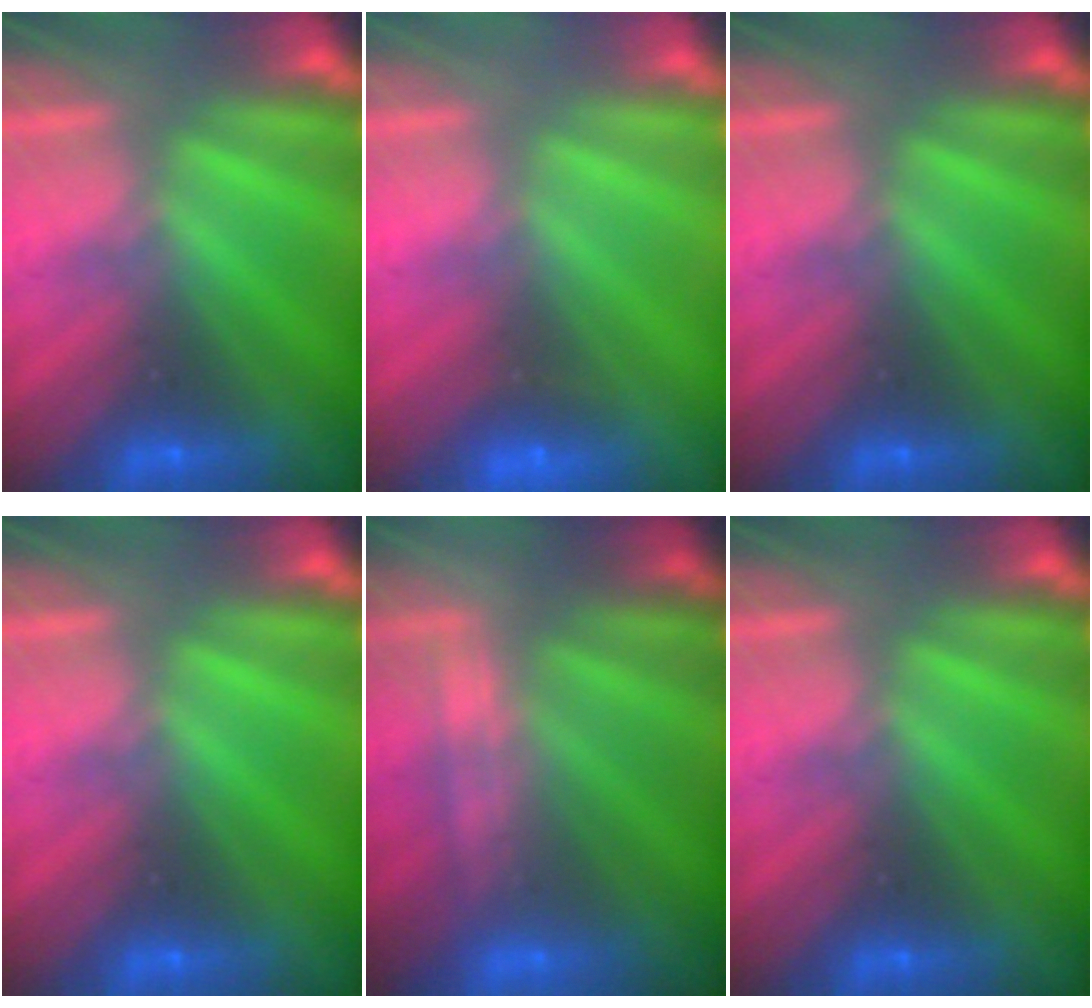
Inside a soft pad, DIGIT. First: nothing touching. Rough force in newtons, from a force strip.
{"total": 1.9}
{"total": 0.0}
{"total": 0.0}
{"total": 2.2}
{"total": 0.0}